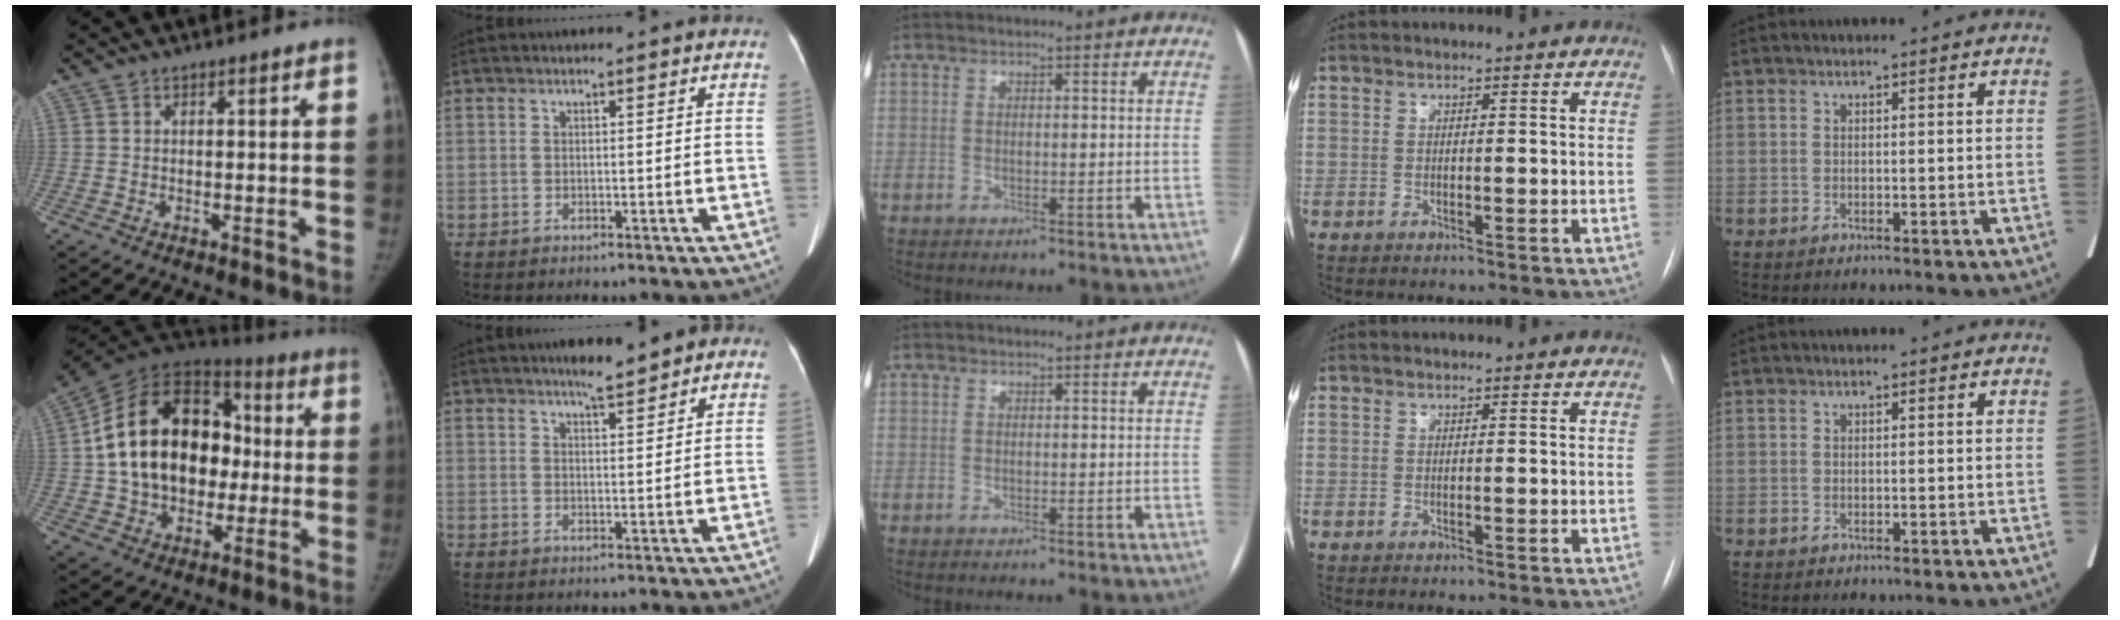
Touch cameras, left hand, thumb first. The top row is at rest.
{"thumb": {"total": 24.5, "force": [0.4, 17.5, 17.1], "torque": [-0.281, 0.037, 0.012]}, "index": {"total": 3.7, "force": [2.7, 0.8, 2.4], "torque": [-0.037, 0.005, 0.041]}}